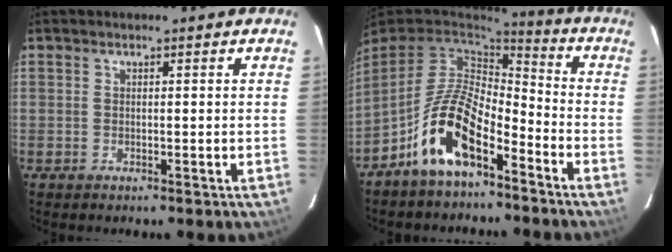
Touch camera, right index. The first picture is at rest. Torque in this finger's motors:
{"motor_torque": [0.68, -0.52, 1.05, 0.21]}